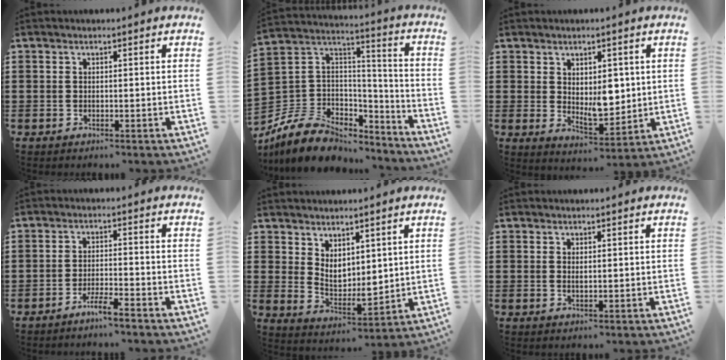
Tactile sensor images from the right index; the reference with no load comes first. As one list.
[{"total": 10.5, "force": [-7.6, 6.4, 3.6], "torque": [-0.098, 0.019, -0.146]}, {"total": 5.7, "force": [1.8, 3.4, 4.2], "torque": [-0.056, -0.010, 0.028]}, {"total": 3.4, "force": [-2.9, -0.1, 1.7], "torque": [-0.037, 0.003, -0.056]}, {"total": 4.4, "force": [2.9, 2.6, 2.0], "torque": [-0.046, -0.017, 0.053]}, {"total": 0.9, "force": [0.3, 0.4, 0.8], "torque": [-0.016, 0.003, 0.005]}]